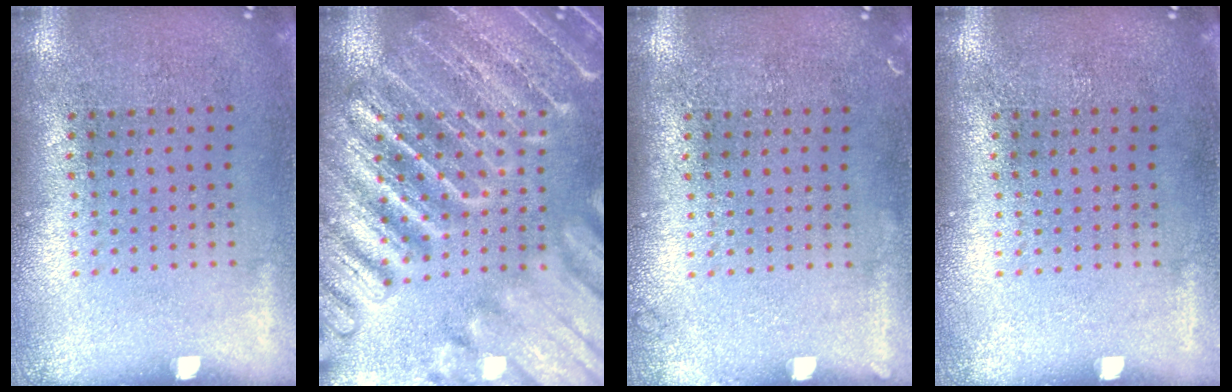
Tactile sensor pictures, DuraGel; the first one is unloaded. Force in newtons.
{"total": 6.2, "press": 6.2, "slide": 0.7}
{"total": 0.5, "press": 0.5, "slide": 0.1}
{"total": 0.0}